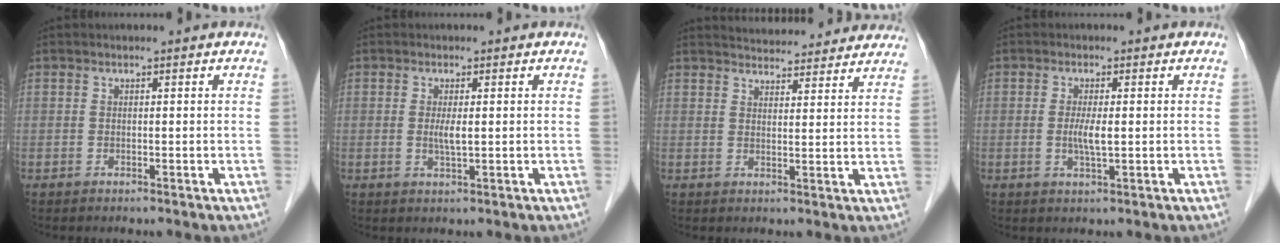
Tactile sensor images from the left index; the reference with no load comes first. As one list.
[{"total": 2.0, "force": [0.1, 0.3, 2.0], "torque": [-0.046, -0.004, 0.004]}, {"total": 14.7, "force": [14.0, 2.9, 3.6], "torque": [-0.035, 0.017, 0.168]}, {"total": 2.8, "force": [-0.1, 0.4, 2.8], "torque": [-0.061, -0.005, -0.001]}]